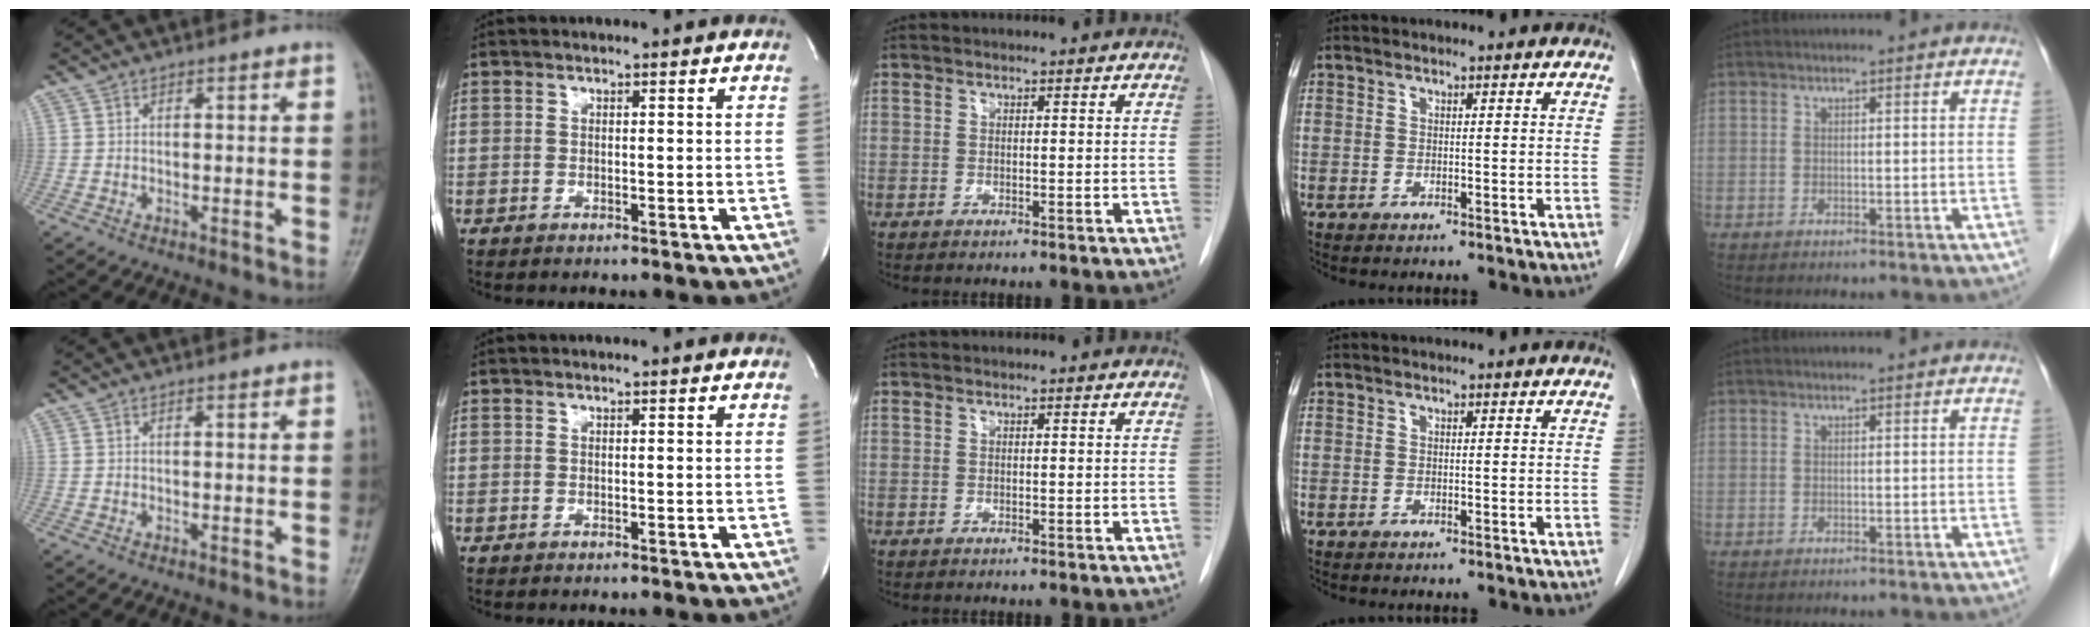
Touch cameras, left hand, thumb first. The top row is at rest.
{}